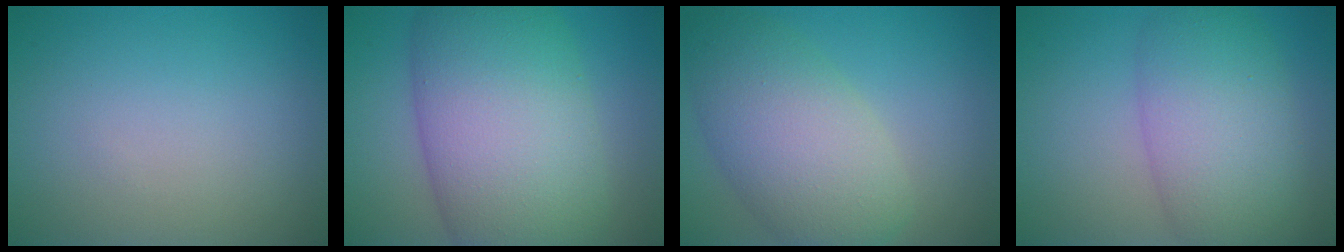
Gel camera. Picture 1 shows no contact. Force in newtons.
{"total": 13.9, "press": 13.9, "slide": 0.7}
{"total": 7.8, "press": 7.8, "slide": 0.3}
{"total": 7.9, "press": 7.9, "slide": 0.3}